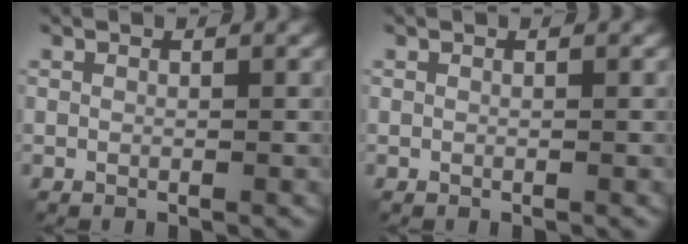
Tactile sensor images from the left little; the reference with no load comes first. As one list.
[{"total": 0.0}]